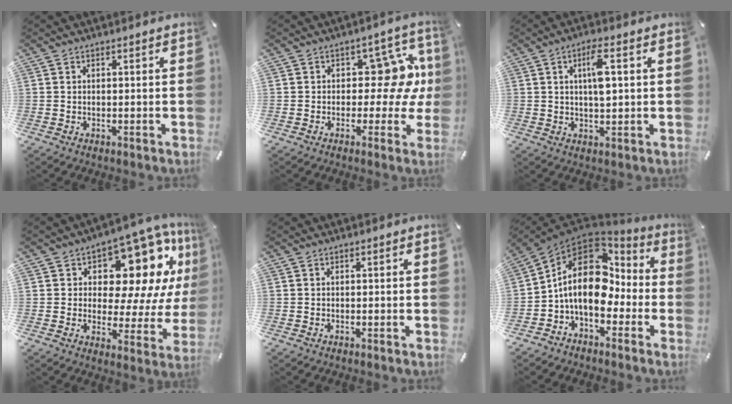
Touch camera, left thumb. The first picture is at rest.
{"total": 13.6, "force": [2.8, 8.7, 10.1], "torque": [-0.126, -0.013, 0.052]}
{"total": 6.7, "force": [1.7, 1.9, 6.2], "torque": [-0.107, -0.001, 0.022]}
{"total": 15.7, "force": [8.4, 8.6, 10.2], "torque": [-0.137, -0.073, 0.140]}
{"total": 0.0}
{"total": 16.3, "force": [0.2, 11.4, 11.6], "torque": [-0.219, 0.003, 0.001]}